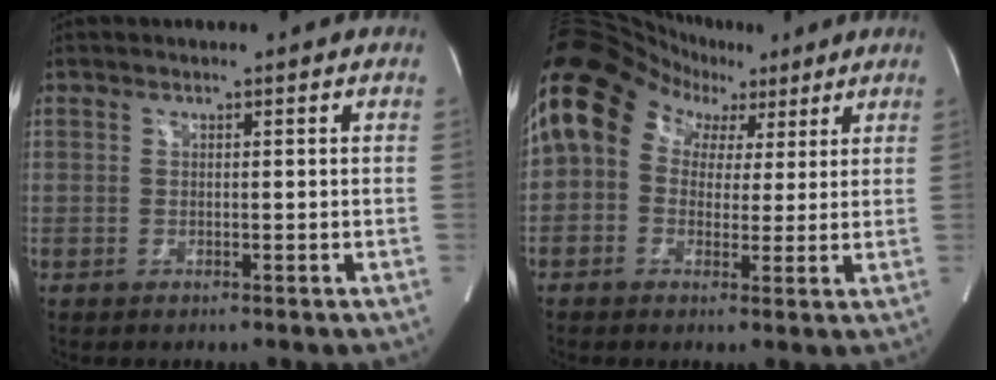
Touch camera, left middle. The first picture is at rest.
{"total": 13.2, "force": [5.6, 9.9, 6.7], "torque": [-0.124, 0.074, 0.087]}